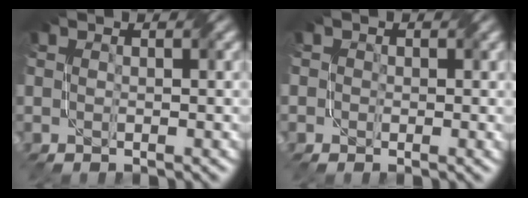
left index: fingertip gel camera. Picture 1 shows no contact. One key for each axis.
{"total": 1.4, "fx": 0.4, "fy": 1.2, "fz": 0.5, "tx": -0.009, "ty": -0.001, "tz": -0.001}